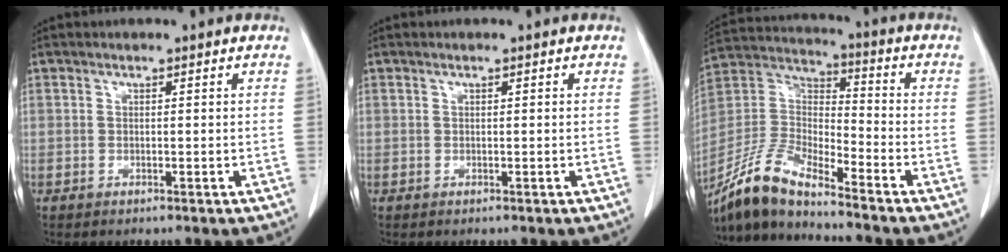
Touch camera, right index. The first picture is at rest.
{"total": 0.0}
{"total": 12.1, "force": [-10.7, 1.3, 5.4], "torque": [-0.123, 0.008, -0.212]}